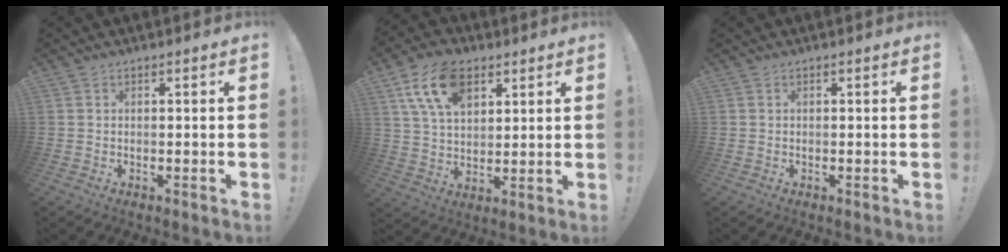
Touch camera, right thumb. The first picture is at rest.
{"total": 14.5, "force": [7.4, 8.6, 9.0], "torque": [-0.168, -0.015, 0.140]}
{"total": 0.0}